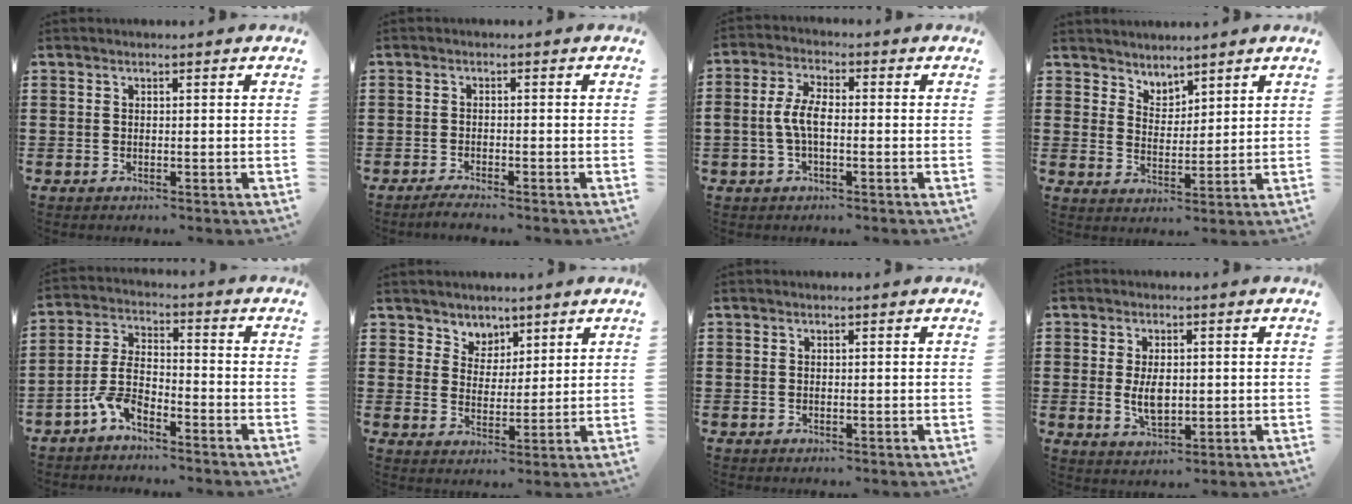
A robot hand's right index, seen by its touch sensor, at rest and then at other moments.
{"total": 1.6, "force": [-1.6, -0.2, 0.3], "torque": [-0.004, -0.001, -0.030]}
{"total": 5.0, "force": [-0.8, 2.2, 4.4], "torque": [-0.108, -0.003, -0.022]}
{"total": 3.3, "force": [3.1, 0.9, -0.6], "torque": [-0.001, -0.004, 0.059]}
{"total": 5.8, "force": [-4.1, 2.1, 3.5], "torque": [-0.088, 0.004, -0.085]}
{"total": 4.4, "force": [3.3, 2.9, -0.3], "torque": [-0.017, 0.001, 0.061]}
{"total": 0.0}
{"total": 4.9, "force": [0.0, 2.6, 4.2], "torque": [-0.087, -0.002, -0.005]}